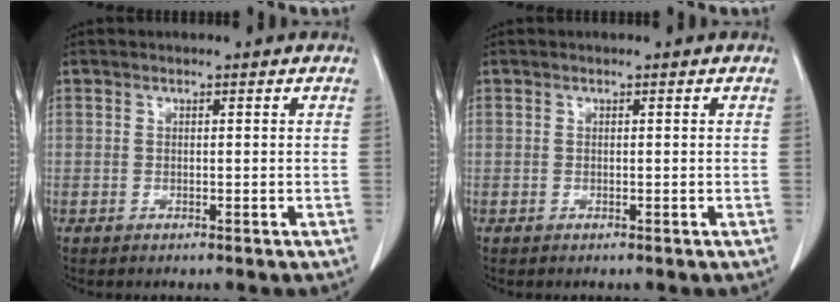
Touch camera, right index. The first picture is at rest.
{"total": 0.0}